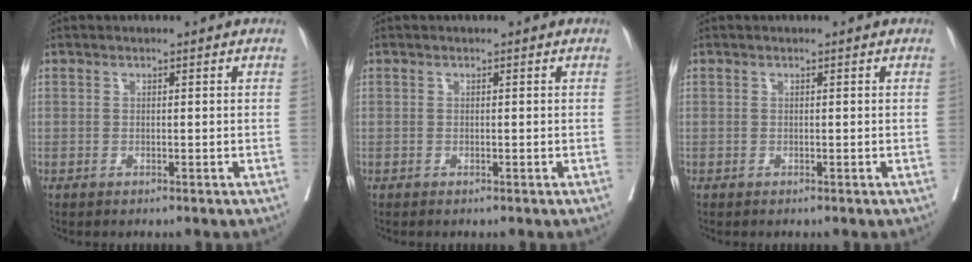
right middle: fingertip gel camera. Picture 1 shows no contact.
{"total": 0.0}
{"total": 0.0}